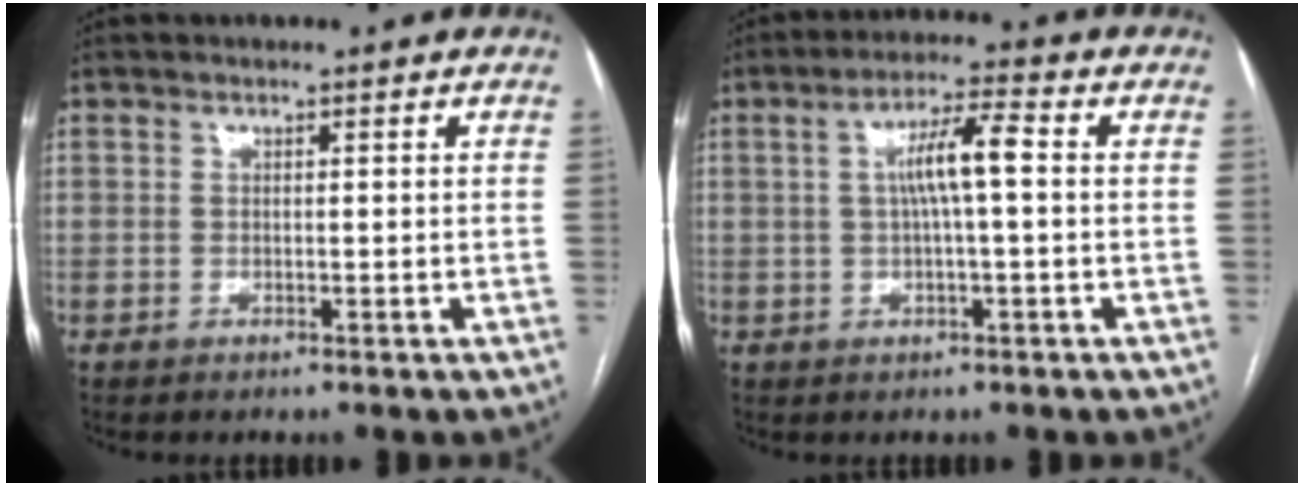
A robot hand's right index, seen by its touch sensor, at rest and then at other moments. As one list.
[{"total": 6.4, "force": [0.6, 0.5, 6.4], "torque": [-0.115, 0.016, 0.010]}]